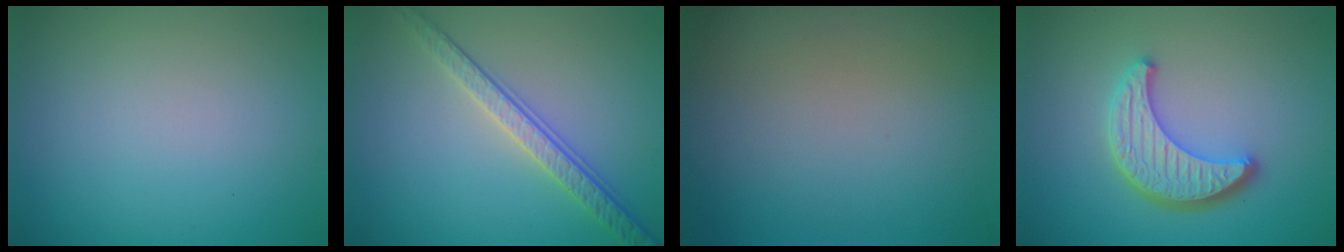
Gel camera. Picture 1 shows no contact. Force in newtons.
{"total": 3.6, "press": 3.2, "slide": 1.7}
{"total": 0.0}
{"total": 4.7, "press": 3.9, "slide": 2.5}